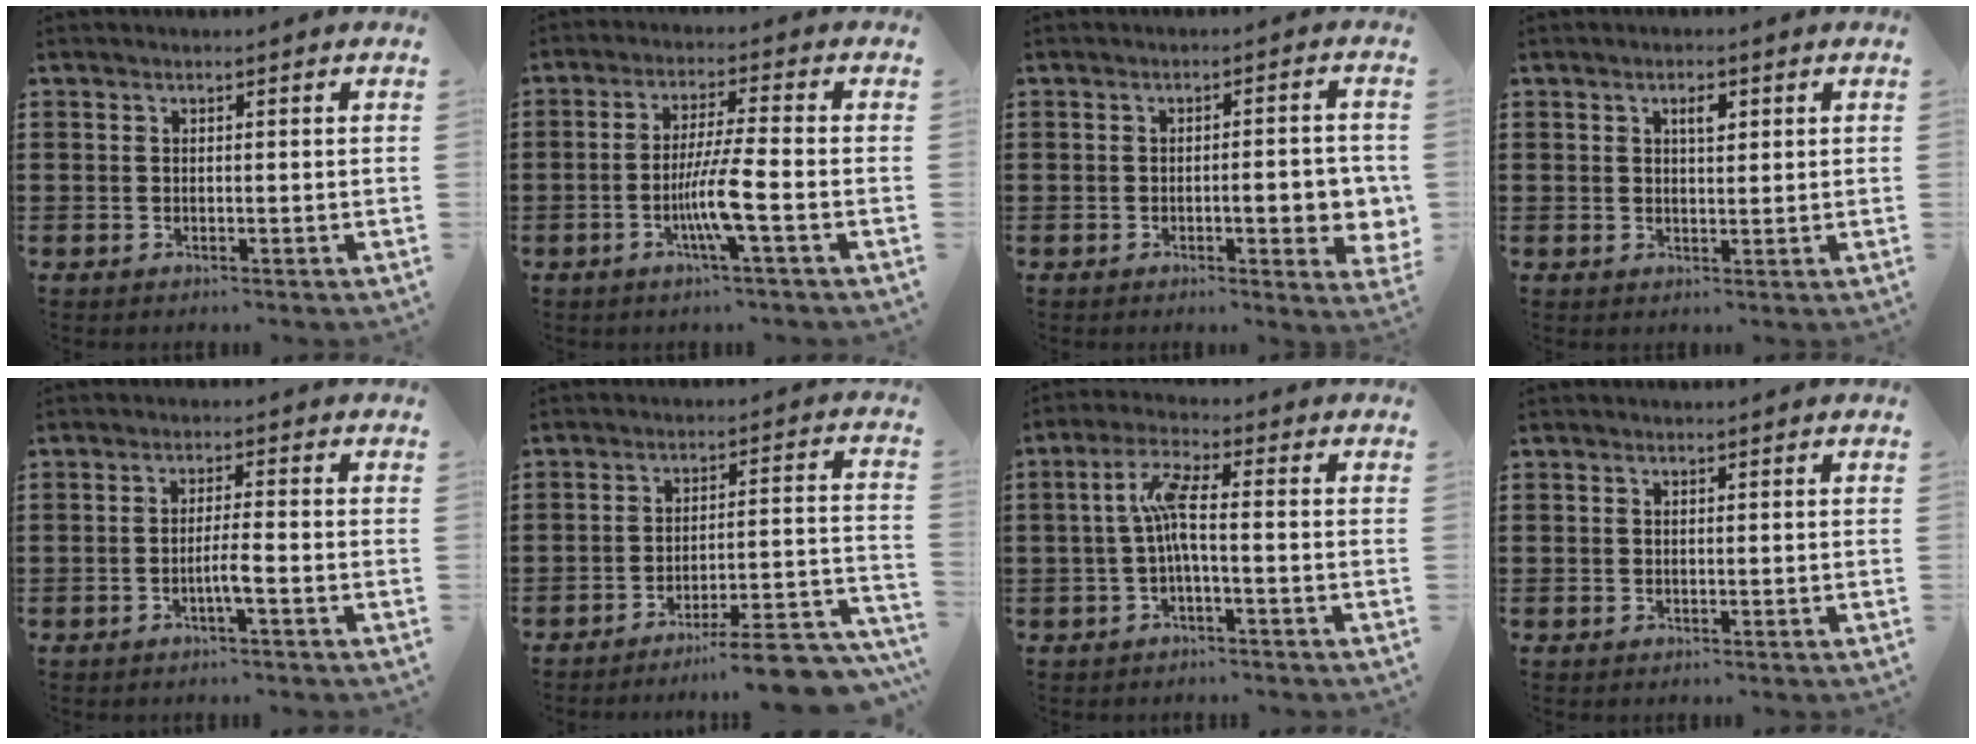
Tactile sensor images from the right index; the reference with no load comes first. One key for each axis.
{"total": 7.0, "fx": -2.5, "fy": -0.1, "fz": 6.6, "tx": -0.130, "ty": -0.016, "tz": -0.050}
{"total": 6.0, "fx": -1.0, "fy": 1.6, "fz": 5.7, "tx": -0.078, "ty": -0.005, "tz": -0.017}
{"total": 2.3, "fx": 1.0, "fy": 0.9, "fz": 1.8, "tx": -0.031, "ty": 0.002, "tz": 0.013}
{"total": 3.1, "fx": -1.3, "fy": -0.1, "fz": 2.8, "tx": -0.056, "ty": -0.007, "tz": -0.027}
{"total": 8.2, "fx": -7.2, "fy": 0.3, "fz": 4.0, "tx": -0.054, "ty": 0.004, "tz": -0.134}
{"total": 5.6, "fx": -0.5, "fy": 0.9, "fz": 5.5, "tx": -0.119, "ty": -0.002, "tz": -0.018}
{"total": 0.0}